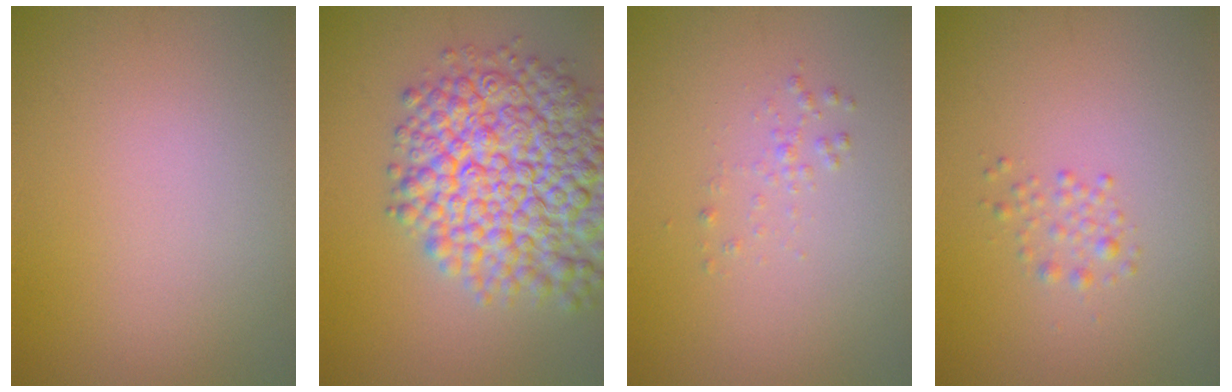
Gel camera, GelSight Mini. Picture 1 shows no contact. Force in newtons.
{"total": 11.9, "press": 11.9, "slide": 0.5}
{"total": 0.9, "press": 0.9, "slide": 0.0}
{"total": 1.3, "press": 1.3, "slide": 0.1}